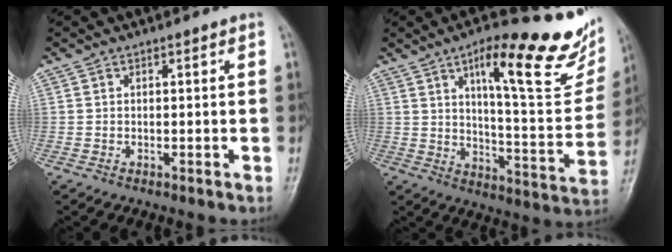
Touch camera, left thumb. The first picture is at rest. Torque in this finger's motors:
{"motor_torque": [0.49, 0.37, 1.57, -1.19, 0.12]}